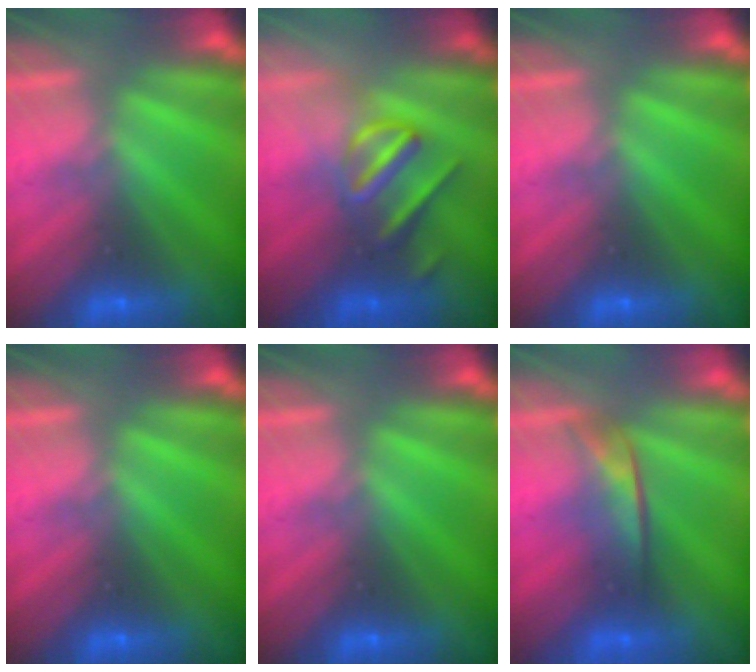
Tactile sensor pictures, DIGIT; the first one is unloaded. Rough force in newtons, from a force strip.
{"total": 3.0}
{"total": 0.0}
{"total": 0.0}
{"total": 0.0}
{"total": 1.8}